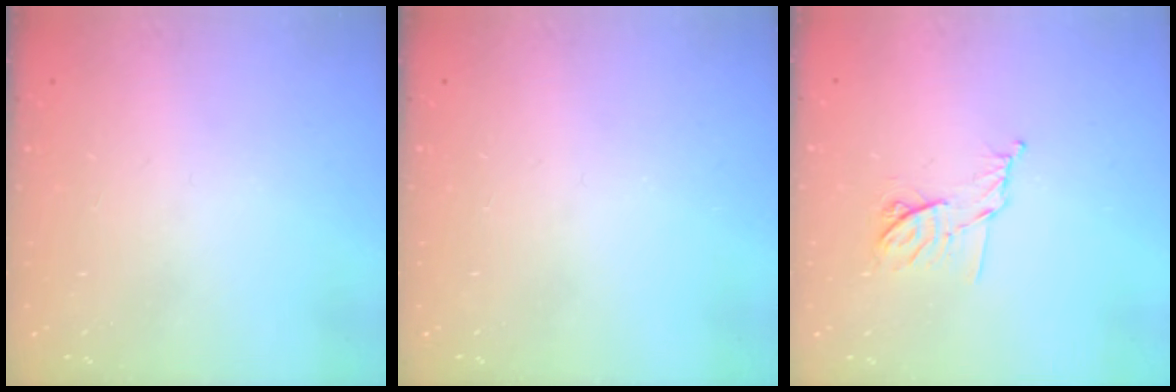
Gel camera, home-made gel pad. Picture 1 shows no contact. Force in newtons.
{"total": 0.0}
{"total": 9.4, "press": 9.4, "slide": 0.7}